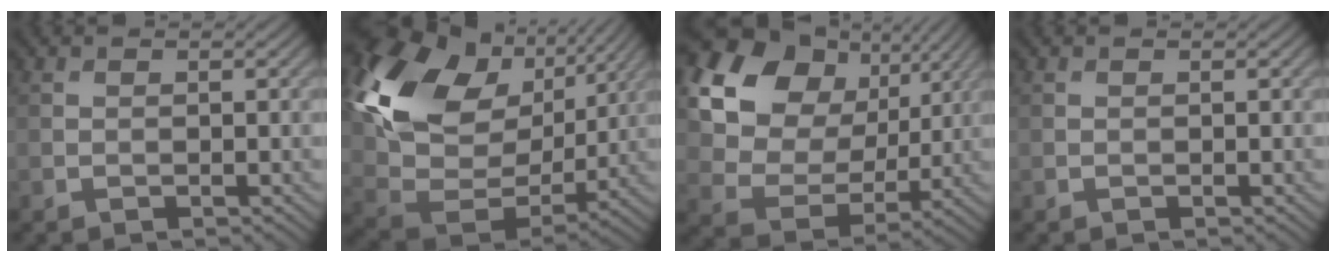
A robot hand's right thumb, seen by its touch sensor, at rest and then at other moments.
{"total": 18.2, "force": [7.1, 12.2, 11.6], "torque": [-0.277, 0.011, 0.144]}
{"total": 18.3, "force": [7.9, 13.5, 9.4], "torque": [-0.272, 0.054, 0.165]}
{"total": 0.0}